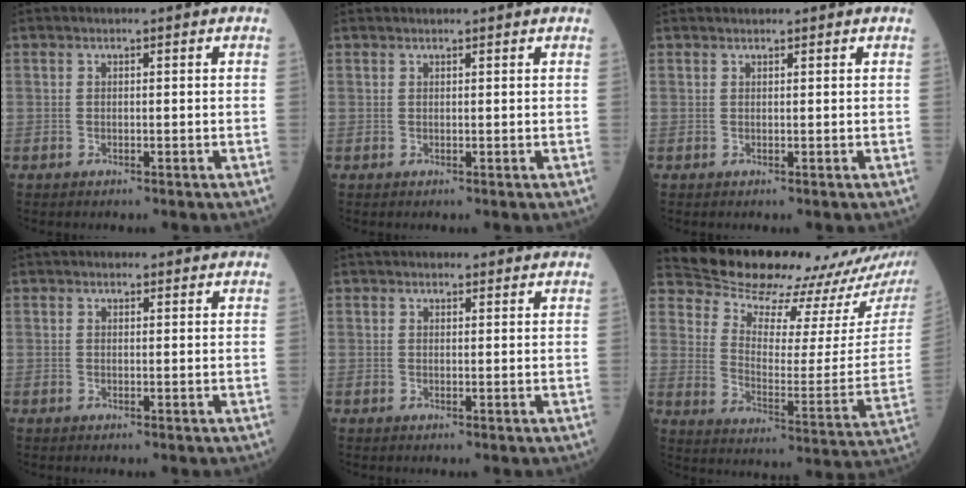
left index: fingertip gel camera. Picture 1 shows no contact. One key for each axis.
{"total": 2.4, "fx": 2.3, "fy": 0.0, "fz": 0.6, "tx": -0.006, "ty": 0.020, "tz": 0.031}
{"total": 2.2, "fx": 2.1, "fy": 0.3, "fz": 0.5, "tx": -0.009, "ty": 0.023, "tz": 0.027}
{"total": 3.4, "fx": 3.1, "fy": 1.1, "fz": 0.8, "tx": -0.009, "ty": 0.023, "tz": 0.039}
{"total": 5.7, "fx": 5.3, "fy": 1.6, "fz": 1.6, "tx": -0.011, "ty": 0.028, "tz": 0.063}
{"total": 20.9, "fx": 19.6, "fy": 2.4, "fz": 6.7, "tx": -0.113, "ty": -0.084, "tz": 0.261}